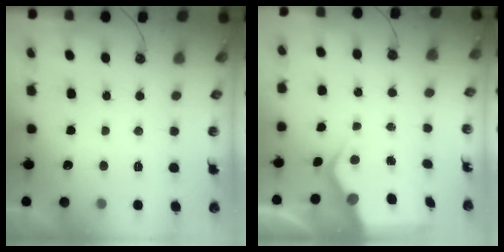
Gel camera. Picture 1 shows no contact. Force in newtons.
{"total": 6.3, "press": 6.3, "slide": 0.6}